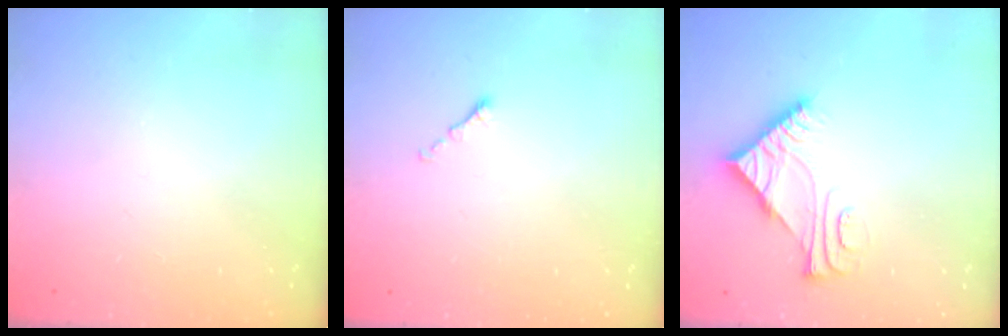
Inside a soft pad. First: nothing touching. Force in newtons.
{"total": 0.6, "press": 0.5, "slide": 0.2}
{"total": 6.8, "press": 6.8, "slide": 0.1}